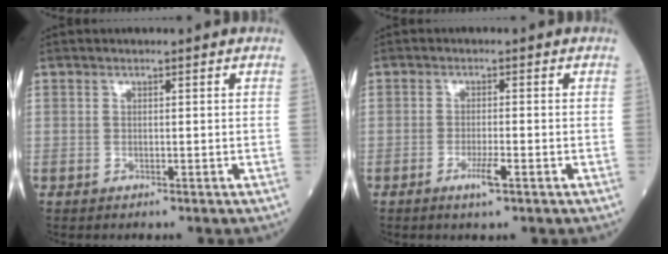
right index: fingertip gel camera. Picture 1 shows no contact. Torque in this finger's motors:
{"motor_torque": [0.36, -0.12, 0.20, 0.06]}